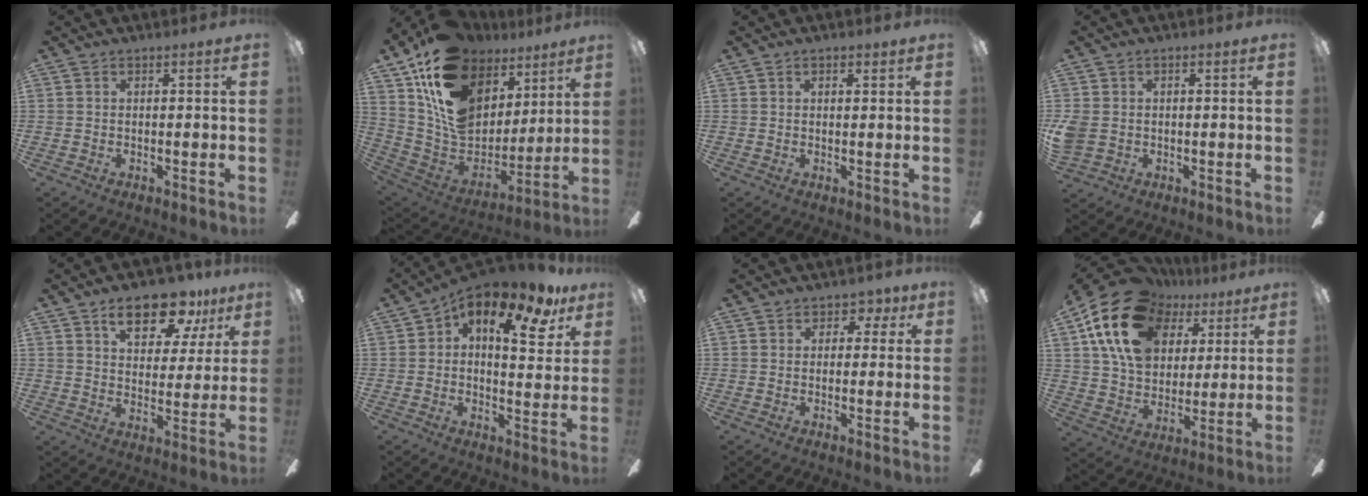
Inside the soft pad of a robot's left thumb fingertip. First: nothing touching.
{"total": 20.8, "force": [10.9, 13.8, 11.1], "torque": [-0.207, -0.055, 0.203]}
{"total": 1.3, "force": [0.9, 0.7, 0.6], "torque": [-0.005, -0.002, 0.014]}
{"total": 4.3, "force": [-0.3, 3.6, 2.3], "torque": [-0.054, 0.007, -0.005]}
{"total": 14.2, "force": [9.0, 6.9, 8.6], "torque": [-0.118, -0.037, 0.154]}
{"total": 13.4, "force": [7.4, 5.4, 9.7], "torque": [-0.133, -0.041, 0.119]}
{"total": 3.1, "force": [1.1, 2.7, 1.1], "torque": [0.005, 0.000, 0.015]}
{"total": 22.2, "force": [10.3, 15.6, 12.0], "torque": [-0.237, -0.032, 0.188]}